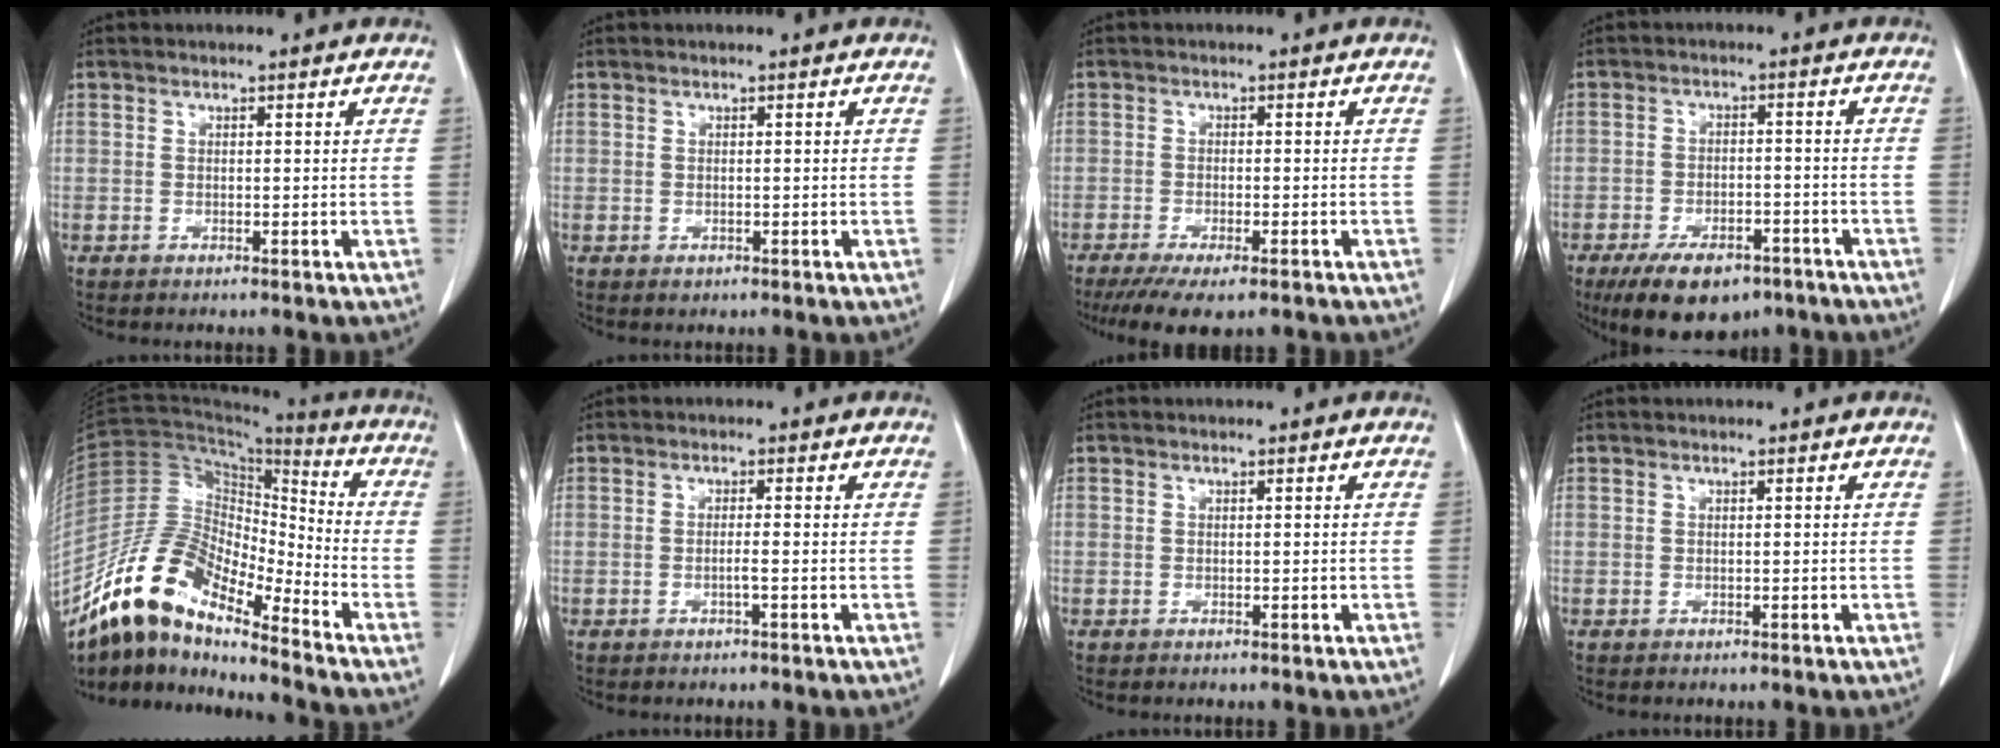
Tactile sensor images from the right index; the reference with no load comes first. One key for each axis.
{"total": 1.2, "fx": -0.4, "fy": 0.9, "fz": 0.7, "tx": -0.015, "ty": 0.000, "tz": 0.000}
{"total": 10.1, "fx": -7.2, "fy": 3.1, "fz": 6.4, "tx": -0.102, "ty": -0.017, "tz": -0.110}
{"total": 12.4, "fx": -8.5, "fy": 5.8, "fz": 6.9, "tx": -0.117, "ty": -0.003, "tz": -0.132}
{"total": 17.3, "fx": -13.2, "fy": 5.3, "fz": 9.9, "tx": -0.190, "ty": 0.031, "tz": -0.245}
{"total": 1.6, "fx": -0.5, "fy": 0.2, "fz": 1.6, "tx": -0.031, "ty": 0.002, "tz": -0.009}
{"total": 0.0}
{"total": 0.0}